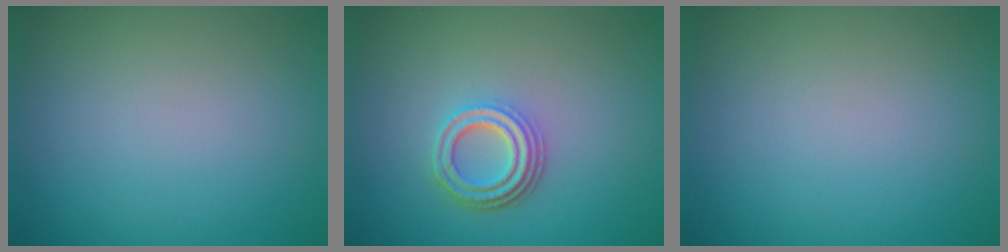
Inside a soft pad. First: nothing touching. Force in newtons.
{"total": 3.9, "press": 3.0, "slide": 2.5}
{"total": 0.0}